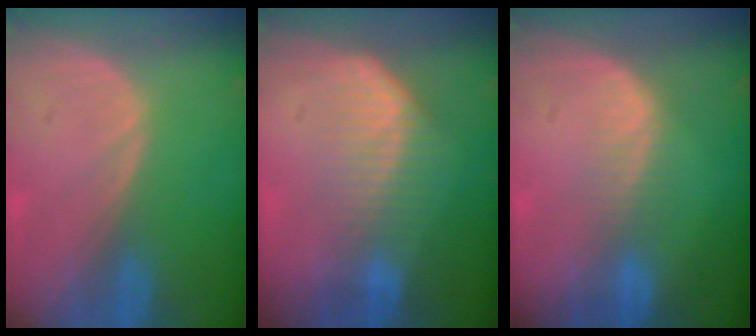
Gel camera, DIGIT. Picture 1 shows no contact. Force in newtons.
{"total": 7.5, "press": 6.3, "slide": 4.0}
{"total": 2.7, "press": 2.3, "slide": 1.5}